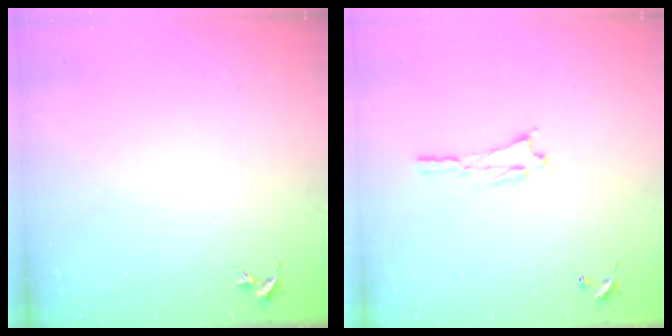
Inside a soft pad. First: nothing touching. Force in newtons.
{"total": 1.1, "press": 1.1, "slide": 0.2}